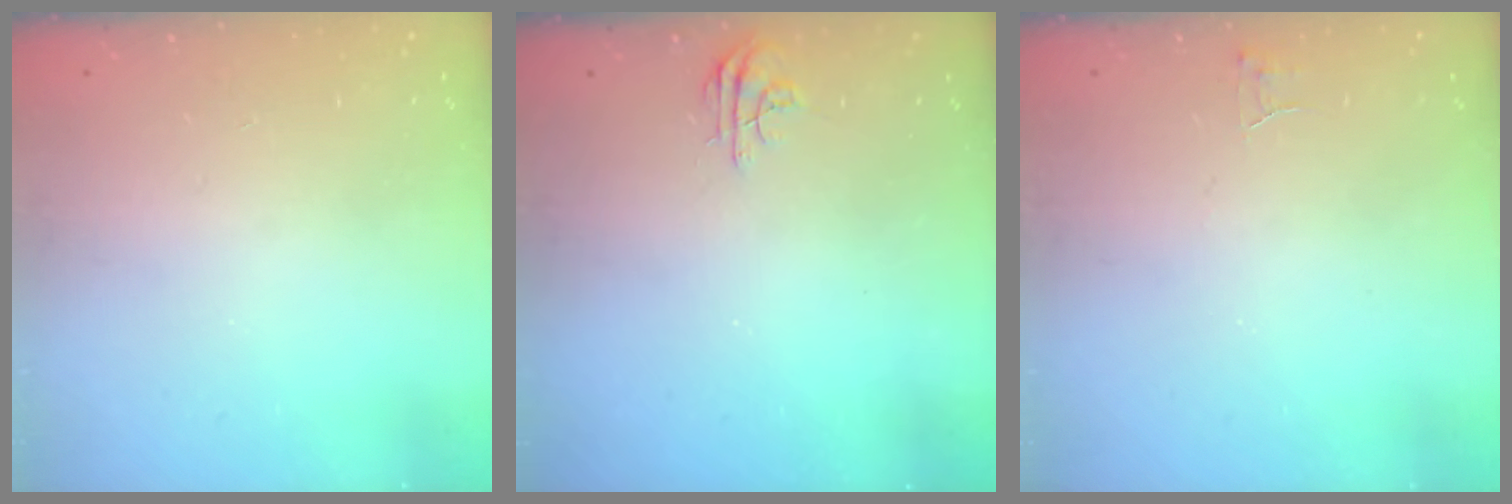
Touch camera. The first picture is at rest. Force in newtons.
{"total": 4.3, "press": 4.3, "slide": 0.4}
{"total": 2.8, "press": 2.8, "slide": 0.2}